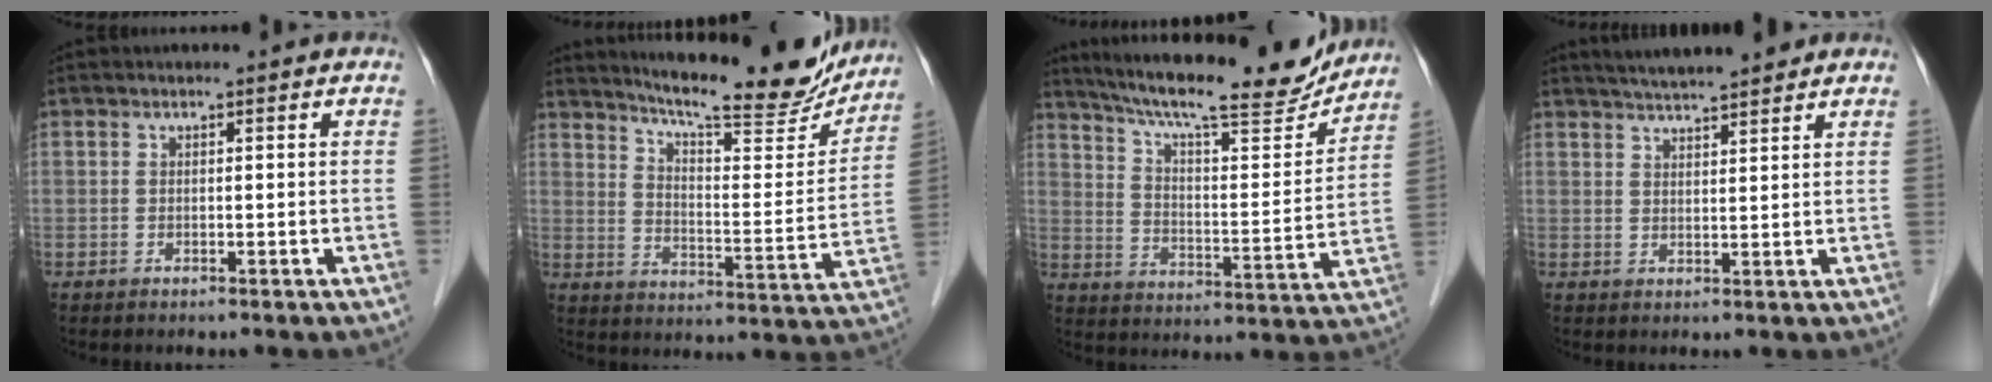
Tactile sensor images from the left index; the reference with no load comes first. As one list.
[{"total": 20.2, "force": [18.2, 2.4, 8.3], "torque": [-0.124, -0.040, 0.246]}, {"total": 21.5, "force": [19.1, 2.8, 9.6], "torque": [-0.161, -0.011, 0.274]}, {"total": 8.5, "force": [7.6, 0.9, 3.7], "torque": [-0.058, 0.022, 0.111]}]